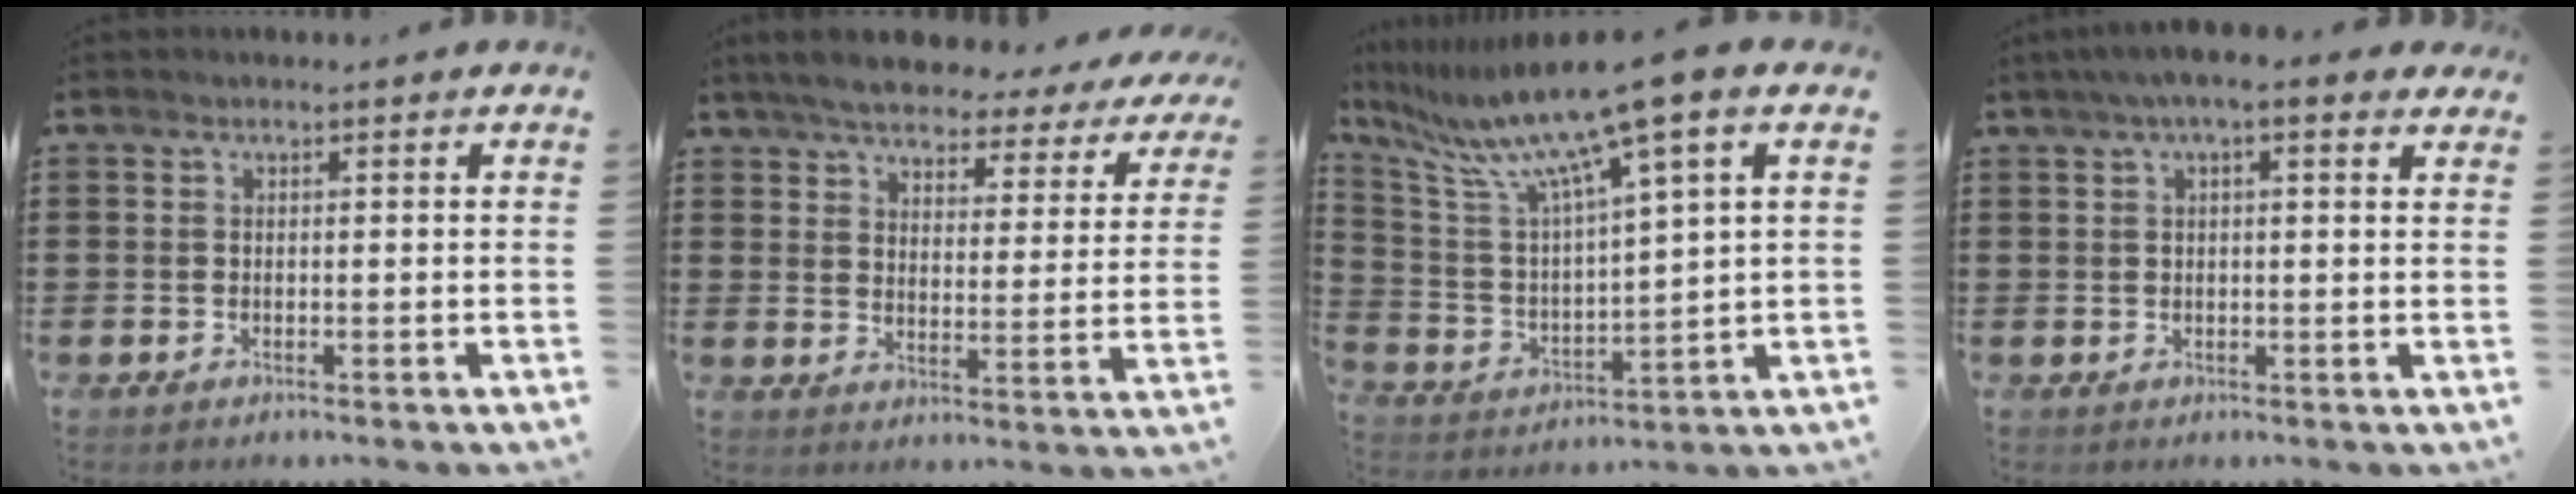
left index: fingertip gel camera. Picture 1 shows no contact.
{"total": 5.4, "force": [5.1, 0.8, 1.3], "torque": [-0.054, -0.031, 0.087]}
{"total": 11.2, "force": [8.3, -0.4, 7.4], "torque": [-0.178, -0.051, 0.130]}
{"total": 4.1, "force": [2.6, 0.6, 3.1], "torque": [-0.067, 0.005, 0.045]}